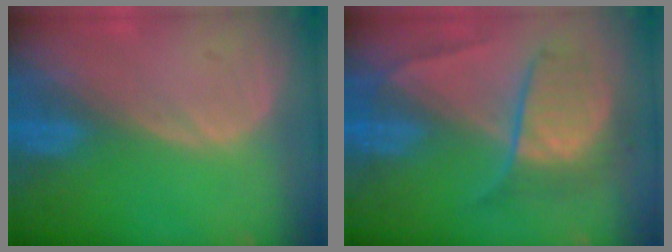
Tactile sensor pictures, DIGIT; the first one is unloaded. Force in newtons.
{"total": 7.3, "press": 7.3, "slide": 0.2}